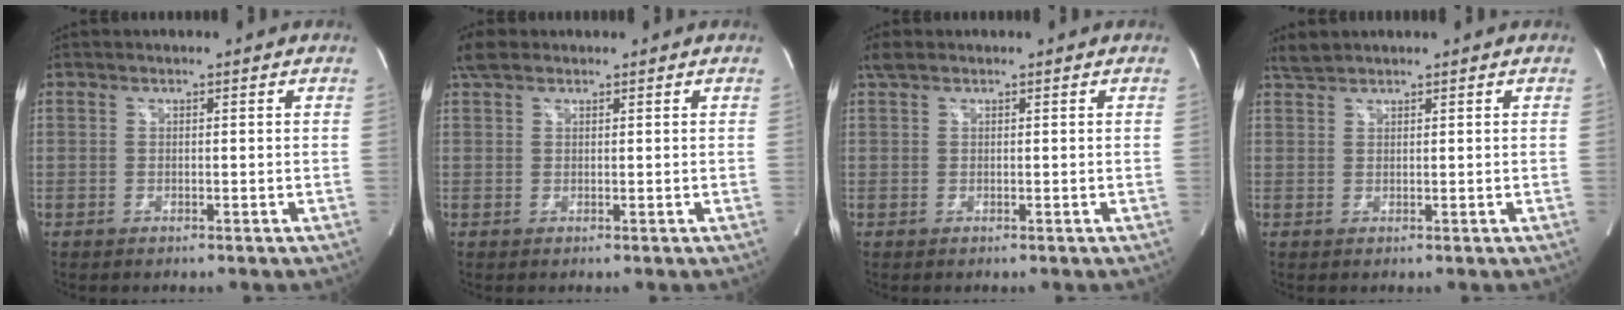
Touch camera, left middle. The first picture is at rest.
{"total": 2.7, "force": [2.0, 1.3, 1.2], "torque": [-0.034, 0.022, 0.039]}
{"total": 1.6, "force": [1.2, 0.7, 0.8], "torque": [-0.021, 0.017, 0.025]}
{"total": 1.7, "force": [1.7, 0.0, 0.1], "torque": [-0.009, 0.009, 0.039]}